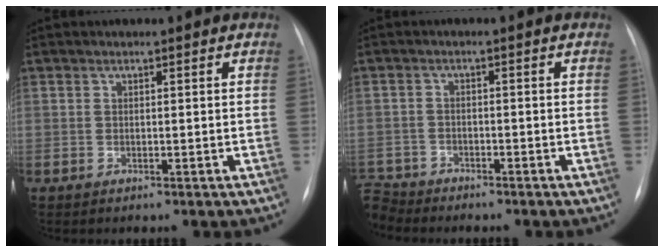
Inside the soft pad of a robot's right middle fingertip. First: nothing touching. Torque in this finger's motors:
{"motor_torque": [0.31, -0.36, 0.02, -0.15]}